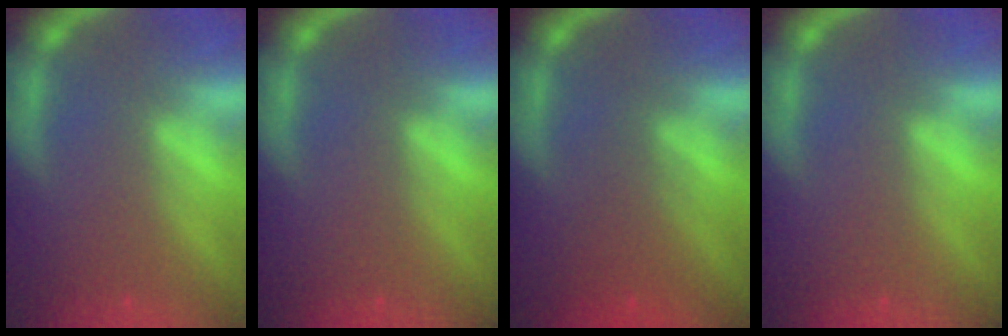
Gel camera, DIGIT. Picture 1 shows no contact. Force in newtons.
{"total": 0.0}
{"total": 2.5}
{"total": 0.0}